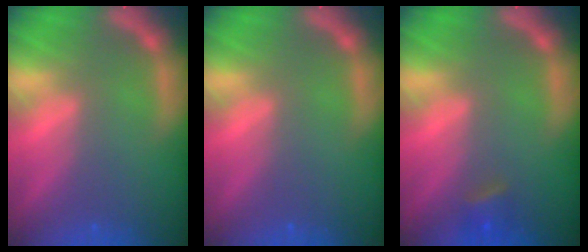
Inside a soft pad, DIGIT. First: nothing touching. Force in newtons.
{"total": 0.0}
{"total": 1.9}